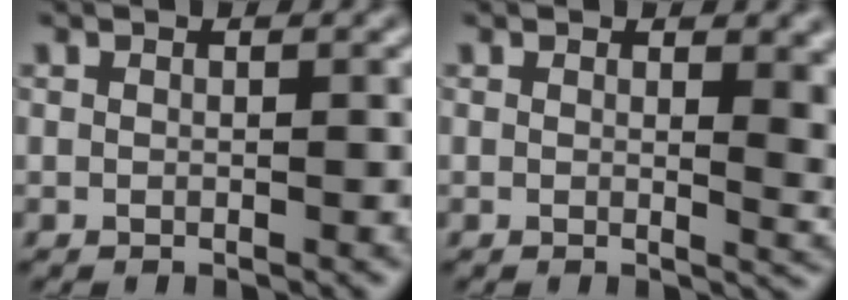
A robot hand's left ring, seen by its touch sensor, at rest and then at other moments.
{"total": 4.3, "force": [1.1, 1.7, 3.8], "torque": [-0.034, -0.008, 0.018]}